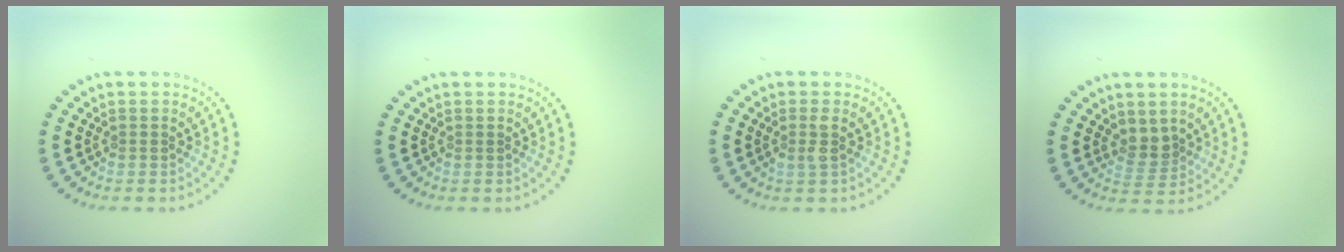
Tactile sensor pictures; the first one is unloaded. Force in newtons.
{"total": 0.0}
{"total": 1.5, "press": 1.3, "slide": 0.6}
{"total": 2.2, "press": 1.6, "slide": 1.4}